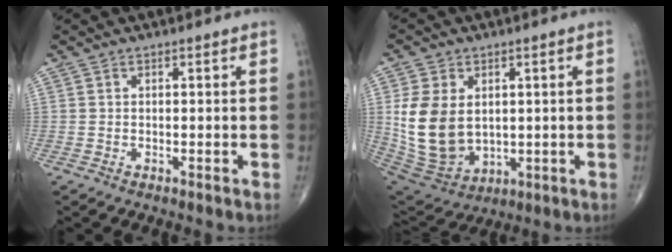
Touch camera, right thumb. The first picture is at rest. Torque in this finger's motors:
{"motor_torque": [-0.69, 0.89, 1.21, 0.32, 0.15]}